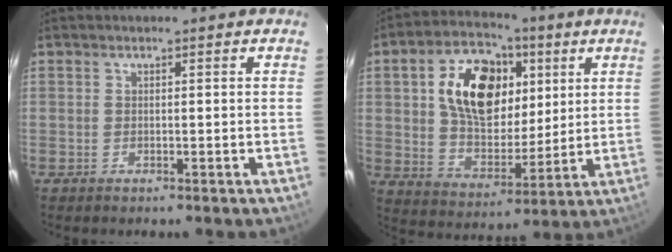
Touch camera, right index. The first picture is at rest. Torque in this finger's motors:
{"motor_torque": [0.77, -0.04, 0.69, 0.14]}